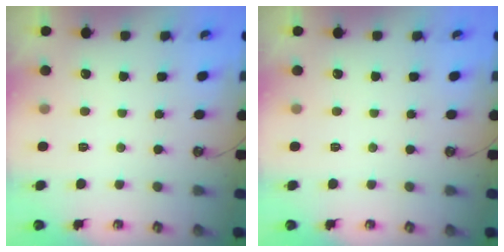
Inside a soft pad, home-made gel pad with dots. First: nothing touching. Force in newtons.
{"total": 0.0}